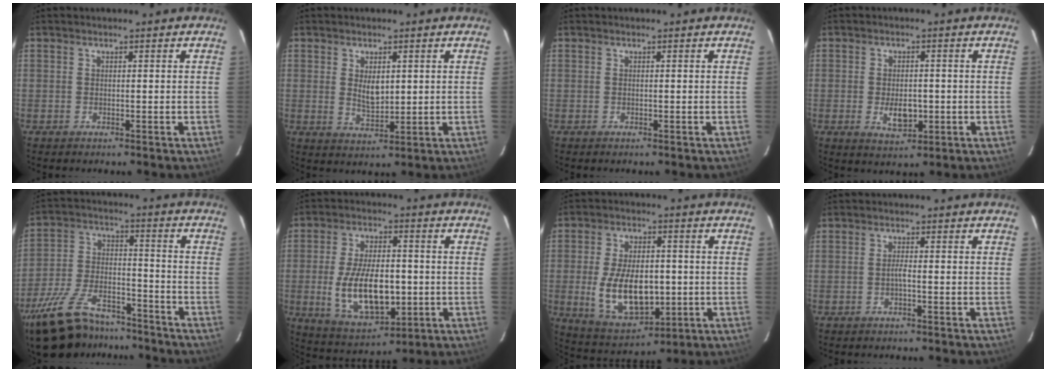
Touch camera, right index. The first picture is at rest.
{"total": 4.6, "force": [1.0, 2.5, 3.8], "torque": [-0.062, -0.005, 0.021]}
{"total": 0.0}
{"total": 5.4, "force": [-1.2, 3.2, 4.1], "torque": [-0.076, -0.007, -0.014]}
{"total": 22.0, "force": [-16.6, 9.4, 11.0], "torque": [-0.236, -0.013, -0.266]}
{"total": 15.1, "force": [-2.3, 7.6, 12.8], "torque": [-0.249, -0.012, -0.022]}
{"total": 14.5, "force": [-1.9, 8.2, 11.8], "torque": [-0.232, -0.010, -0.013]}
{"total": 1.1, "force": [-0.5, -0.1, 1.0], "torque": [-0.019, 0.002, -0.012]}